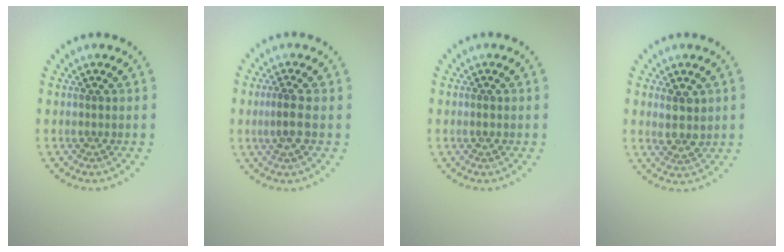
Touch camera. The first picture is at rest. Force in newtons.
{"total": 2.0, "press": 1.8, "slide": 1.0}
{"total": 0.7, "press": 0.7, "slide": 0.1}
{"total": 2.5, "press": 2.2, "slide": 1.2}